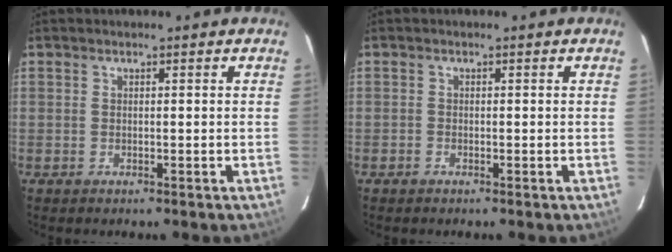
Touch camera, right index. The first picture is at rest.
{"total": 0.6, "force": [-0.5, 0.3, 0.0], "torque": [-0.002, 0.001, -0.012]}